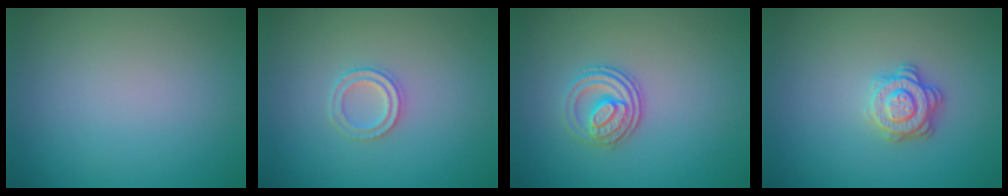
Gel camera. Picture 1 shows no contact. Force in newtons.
{"total": 2.0, "press": 1.9, "slide": 0.4}
{"total": 3.0, "press": 2.6, "slide": 1.5}
{"total": 2.9, "press": 2.8, "slide": 0.9}